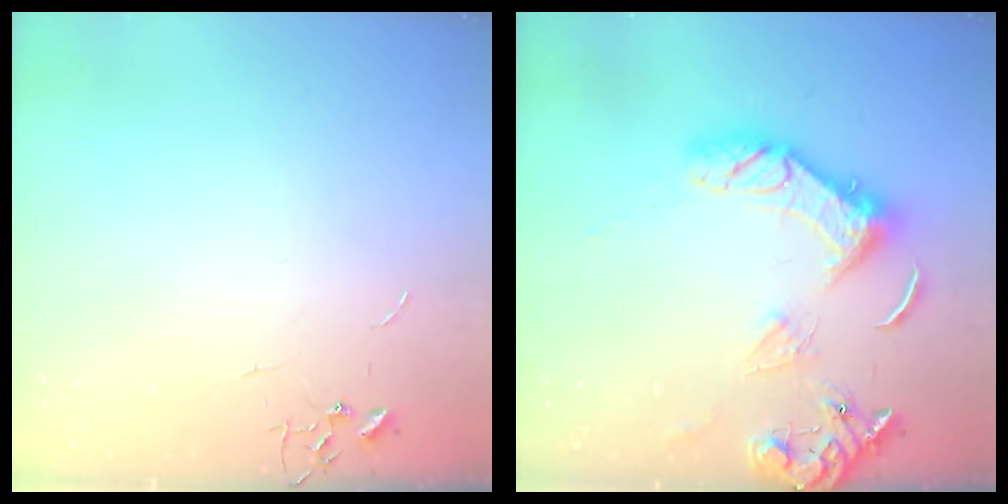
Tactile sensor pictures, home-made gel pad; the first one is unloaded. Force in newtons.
{"total": 16.2, "press": 16.1, "slide": 1.8}